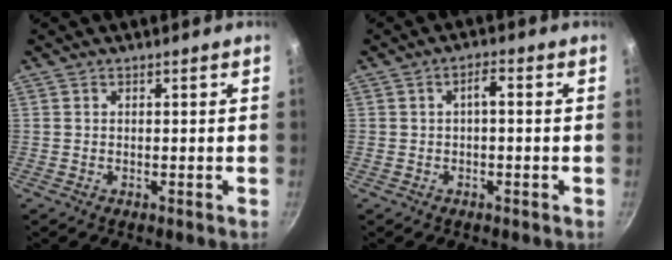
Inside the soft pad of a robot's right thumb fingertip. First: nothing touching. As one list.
[{"total": 2.5, "force": [-0.3, 1.1, 2.3], "torque": [-0.041, 0.015, -0.004]}]